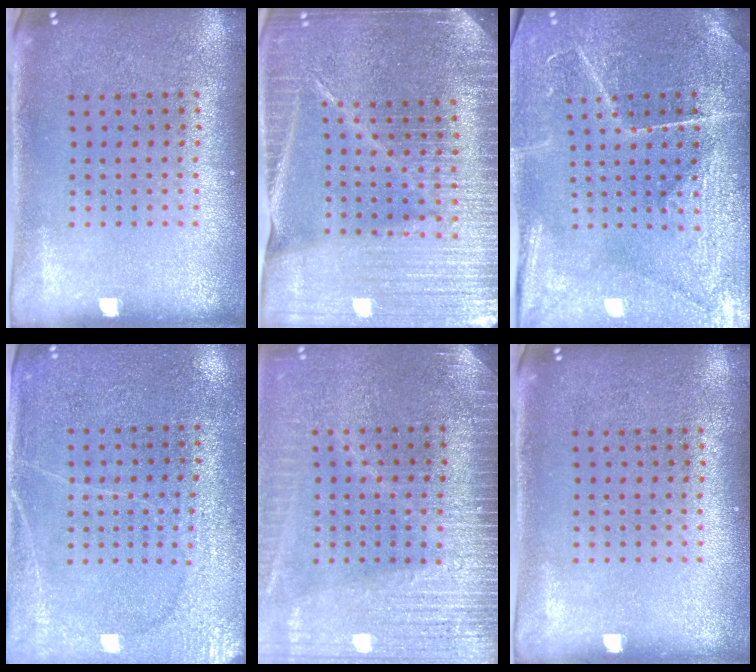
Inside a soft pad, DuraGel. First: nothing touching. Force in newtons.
{"total": 4.9, "press": 4.5, "slide": 2.1}
{"total": 3.9, "press": 3.6, "slide": 1.4}
{"total": 2.8, "press": 2.7, "slide": 0.8}
{"total": 3.6, "press": 3.2, "slide": 1.6}
{"total": 0.0}